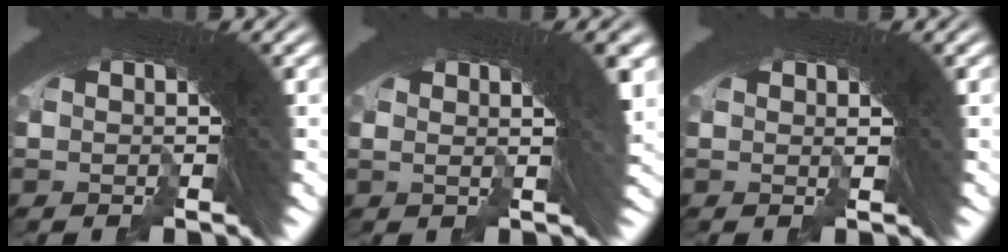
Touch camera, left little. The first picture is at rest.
{"total": 5.1, "force": [1.6, 2.9, 3.9], "torque": [-0.057, 0.021, 0.013]}
{"total": 0.9, "force": [0.2, 0.5, 0.8], "torque": [-0.014, -0.002, 0.003]}